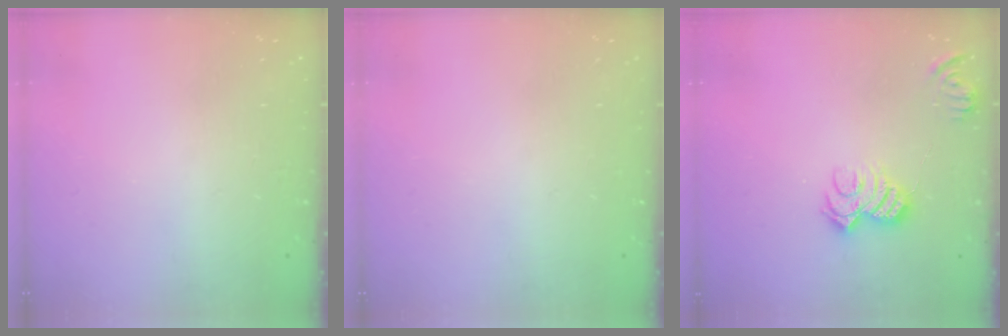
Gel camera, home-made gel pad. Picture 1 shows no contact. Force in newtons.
{"total": 0.0}
{"total": 10.2, "press": 10.2, "slide": 0.9}